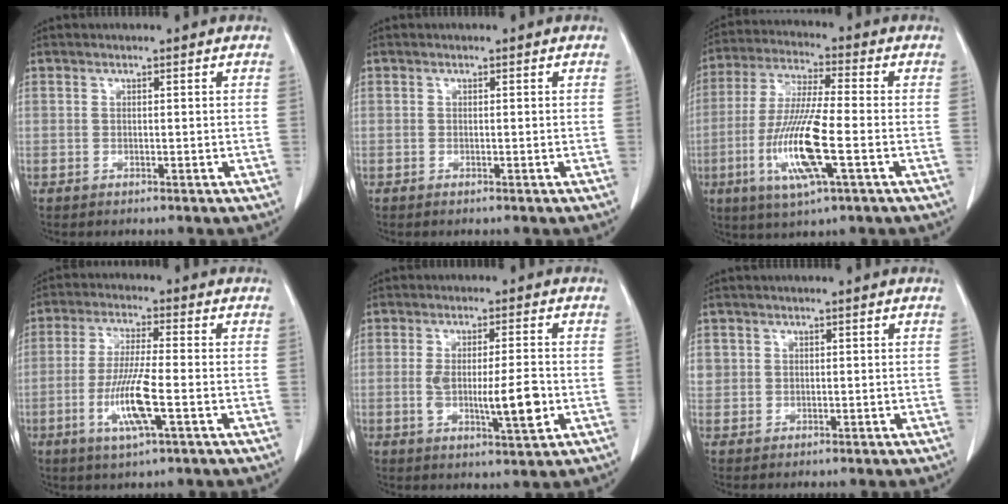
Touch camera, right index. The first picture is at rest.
{"total": 0.0}
{"total": 13.2, "force": [-3.7, 1.0, 12.6], "torque": [-0.257, -0.015, -0.071]}
{"total": 9.0, "force": [-2.7, 0.5, 8.6], "torque": [-0.170, -0.011, -0.052]}
{"total": 8.2, "force": [-1.3, 1.3, 8.0], "torque": [-0.135, -0.005, -0.016]}
{"total": 2.3, "force": [0.7, 2.1, 0.4], "torque": [0.006, 0.008, 0.017]}